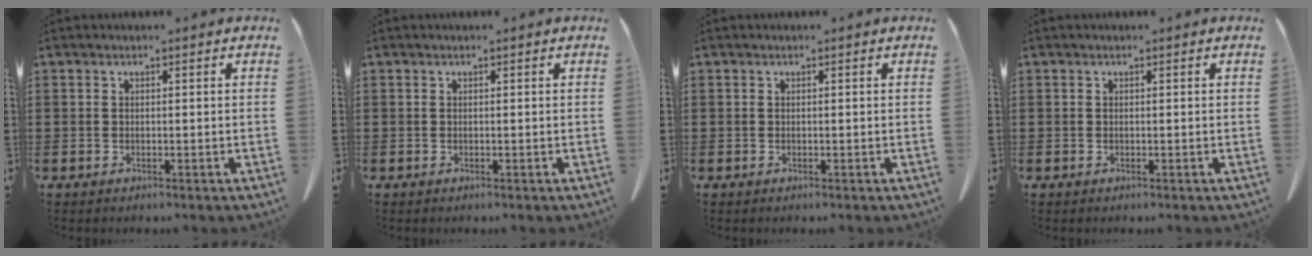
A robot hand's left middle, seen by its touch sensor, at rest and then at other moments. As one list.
[{"total": 0.0}, {"total": 0.0}, {"total": 0.0}]